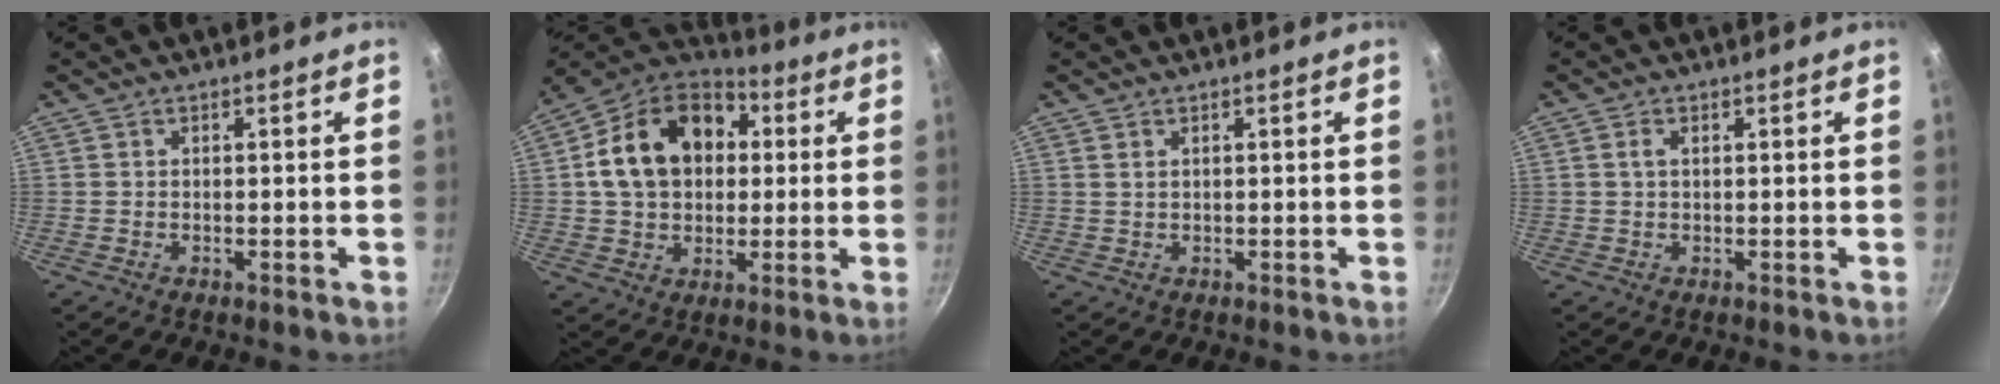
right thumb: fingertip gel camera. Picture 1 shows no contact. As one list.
[{"total": 19.6, "force": [3.3, 14.6, 12.7], "torque": [-0.198, 0.034, 0.044]}, {"total": 0.7, "force": [0.3, 0.3, 0.5], "torque": [-0.011, 0.001, 0.007]}, {"total": 1.5, "force": [0.4, 0.8, 1.2], "torque": [-0.022, 0.004, 0.006]}]